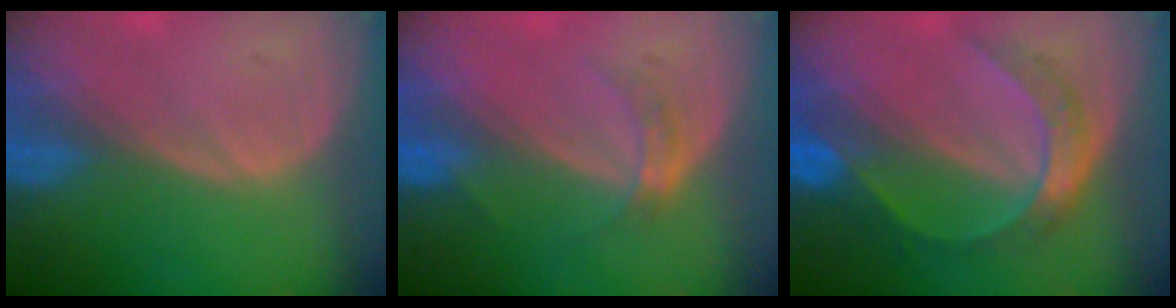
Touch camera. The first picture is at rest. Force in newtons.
{"total": 2.8, "press": 2.5, "slide": 1.3}
{"total": 6.7, "press": 6.6, "slide": 0.4}